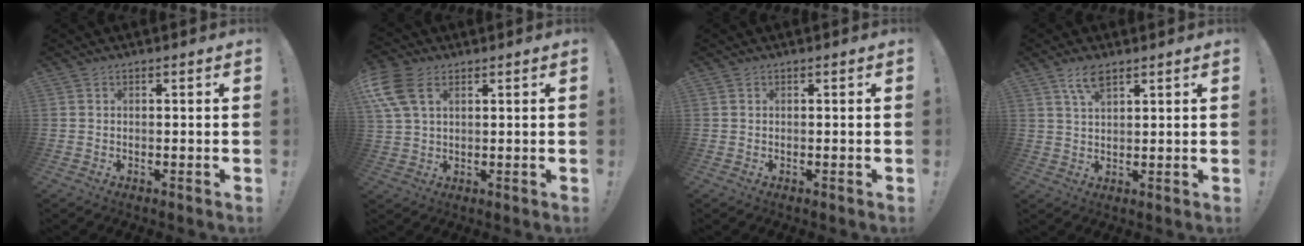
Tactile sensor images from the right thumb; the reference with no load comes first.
{"total": 10.0, "force": [4.2, 5.8, 7.1], "torque": [-0.146, -0.010, 0.083]}
{"total": 0.0}
{"total": 5.5, "force": [3.5, 2.0, 3.7], "torque": [-0.071, -0.008, 0.062]}